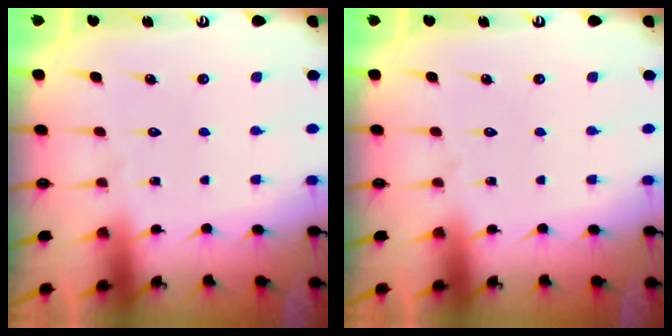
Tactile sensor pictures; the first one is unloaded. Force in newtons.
{"total": 0.0}